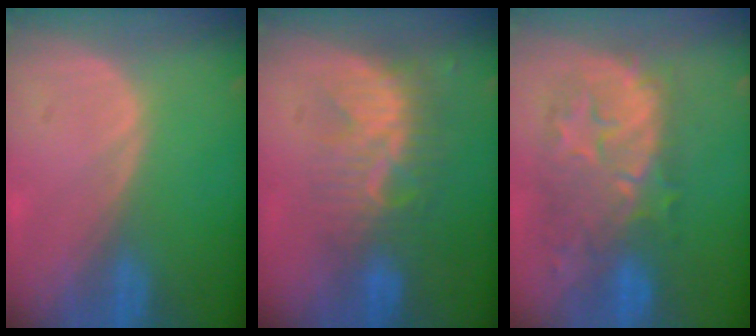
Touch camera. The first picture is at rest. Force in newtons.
{"total": 8.4, "press": 7.5, "slide": 3.9}
{"total": 10.1, "press": 9.6, "slide": 3.0}